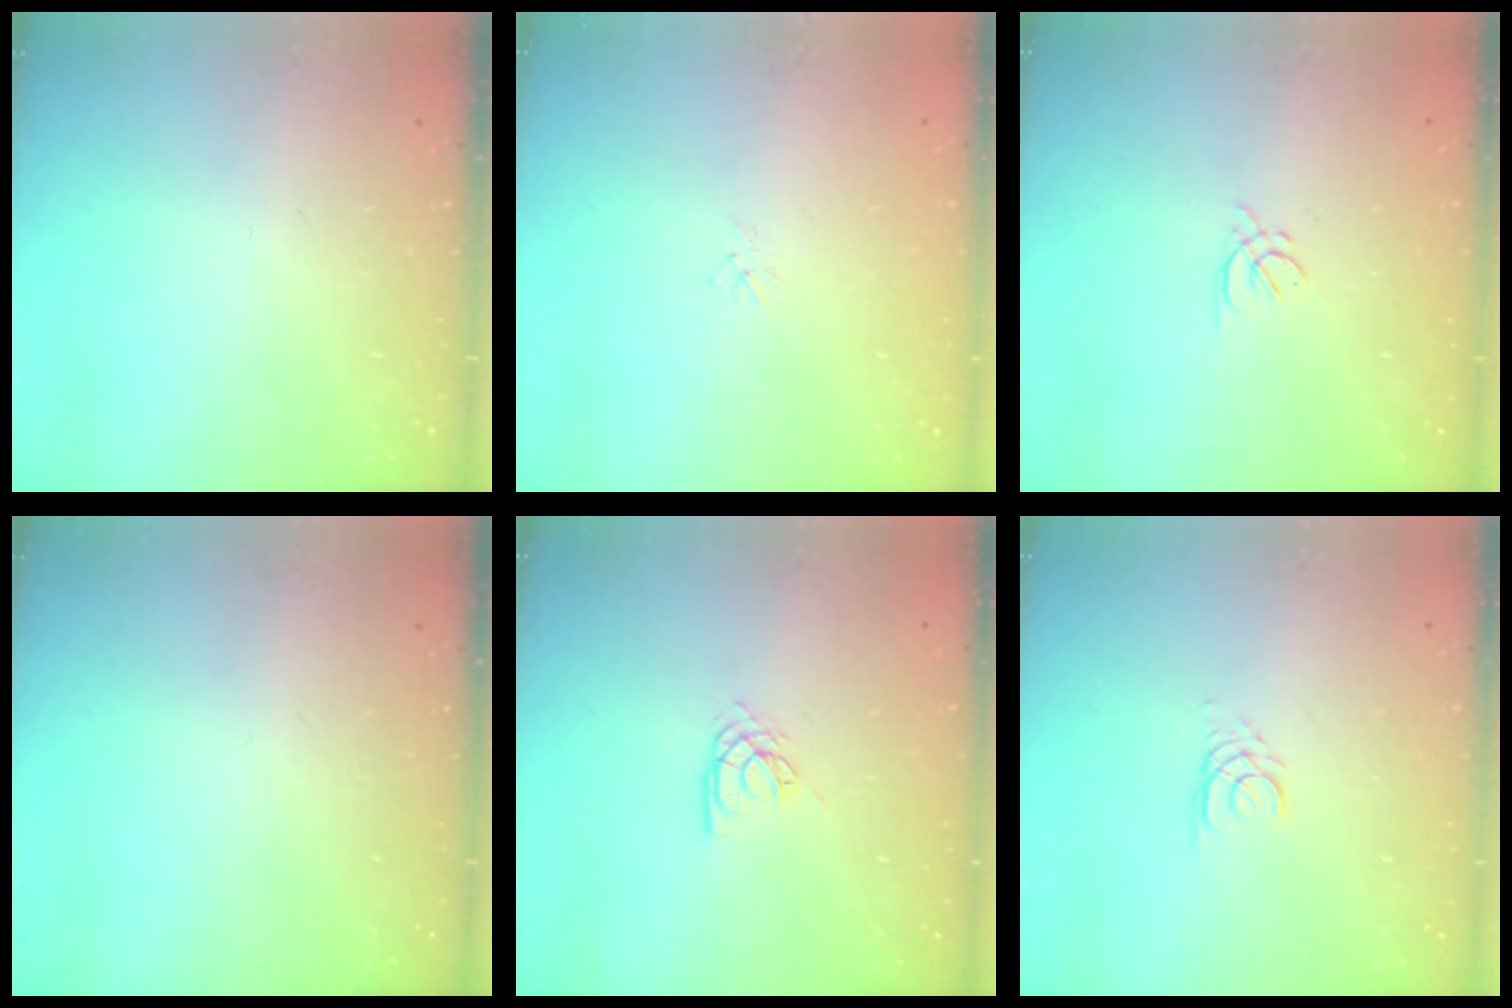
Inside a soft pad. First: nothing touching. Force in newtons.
{"total": 1.1, "press": 1.0, "slide": 0.3}
{"total": 2.8, "press": 2.8, "slide": 0.7}
{"total": 0.0}
{"total": 6.0, "press": 6.0, "slide": 0.5}
{"total": 2.6, "press": 2.6, "slide": 0.3}